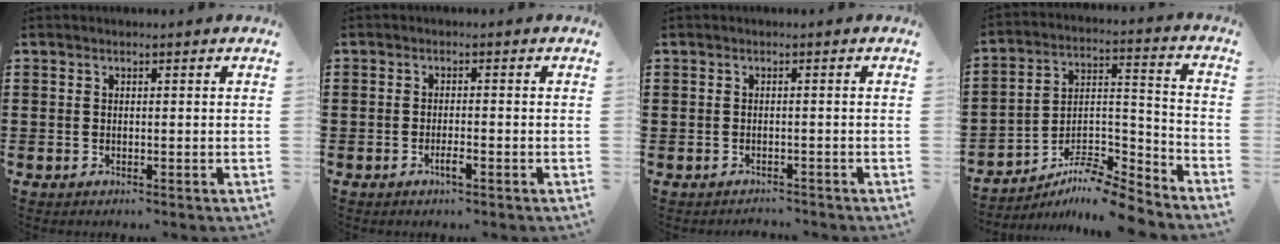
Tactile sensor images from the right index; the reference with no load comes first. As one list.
[{"total": 2.1, "force": [-1.3, 0.1, 1.7], "torque": [-0.029, -0.004, -0.022]}, {"total": 1.1, "force": [-1.1, 0.1, -0.2], "torque": [0.001, 0.004, -0.027]}, {"total": 8.7, "force": [-8.0, 1.6, 3.1], "torque": [-0.052, 0.017, -0.156]}]